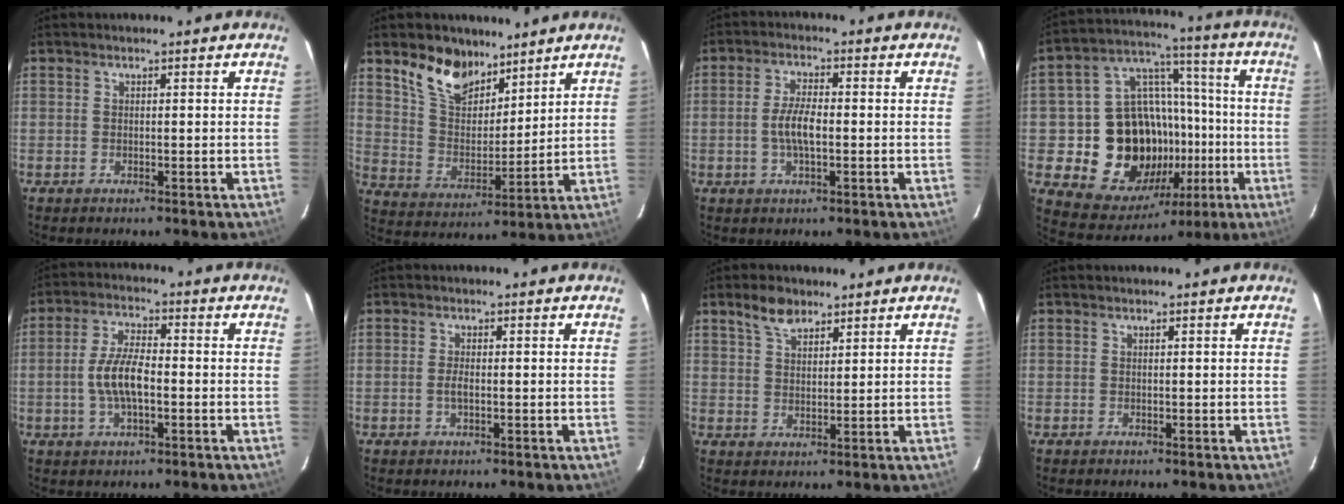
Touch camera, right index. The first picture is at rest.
{"total": 11.7, "force": [8.5, 6.1, 5.2], "torque": [-0.105, 0.010, 0.164]}
{"total": 5.3, "force": [-0.9, 1.7, 4.9], "torque": [-0.099, 0.003, -0.017]}
{"total": 22.1, "force": [-5.2, 17.8, 12.0], "torque": [-0.238, 0.043, -0.045]}
{"total": 7.6, "force": [-1.5, 2.8, 6.9], "torque": [-0.139, 0.006, -0.028]}
{"total": 1.6, "force": [-0.5, 0.4, 1.5], "torque": [-0.030, -0.001, -0.009]}
{"total": 4.9, "force": [3.5, 2.5, 2.5], "torque": [-0.041, 0.010, 0.064]}
{"total": 0.0}